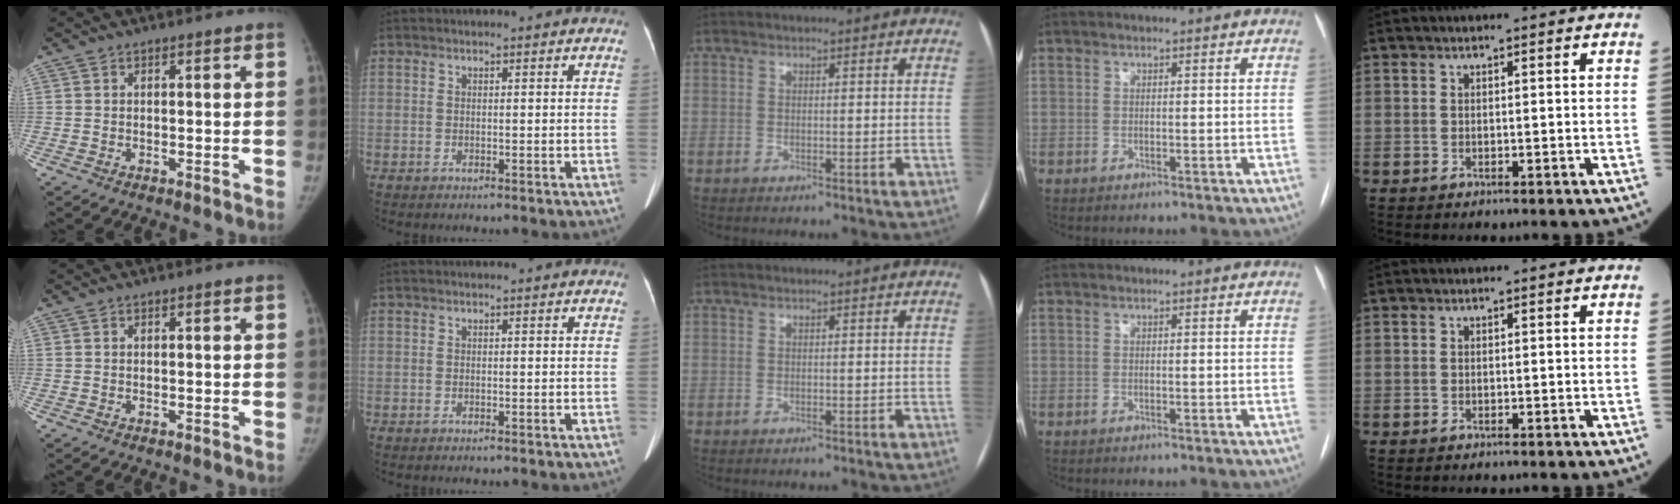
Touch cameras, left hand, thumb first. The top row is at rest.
{}